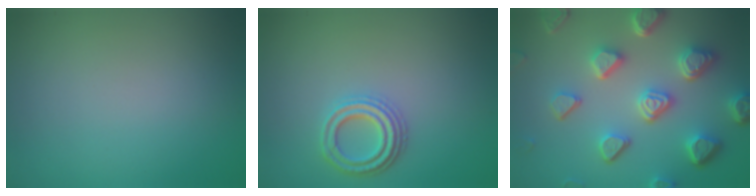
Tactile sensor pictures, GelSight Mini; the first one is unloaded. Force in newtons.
{"total": 3.0, "press": 2.7, "slide": 1.1}
{"total": 7.1, "press": 5.5, "slide": 4.4}